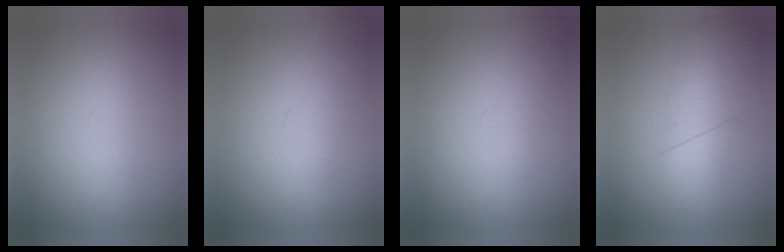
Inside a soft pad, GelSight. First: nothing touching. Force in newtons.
{"total": 1.1}
{"total": 1.2}
{"total": 2.8}